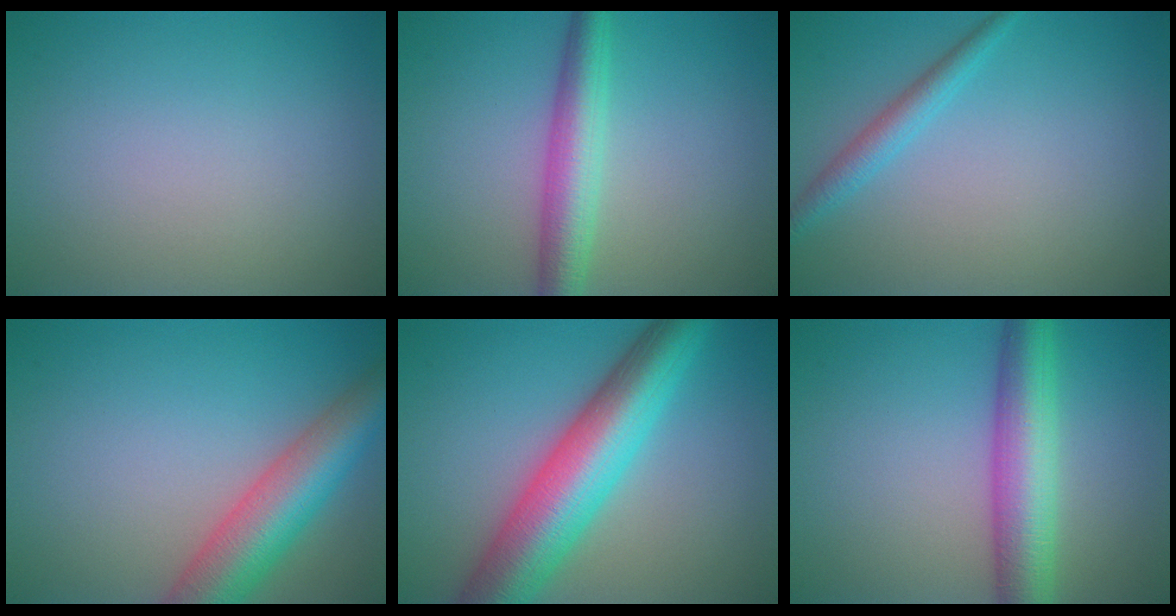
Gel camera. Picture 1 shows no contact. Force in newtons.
{"total": 4.6, "press": 4.5, "slide": 0.1}
{"total": 2.1, "press": 2.1, "slide": 0.1}
{"total": 7.5, "press": 7.5, "slide": 0.4}
{"total": 10.1, "press": 10.1, "slide": 0.3}
{"total": 6.6, "press": 6.6, "slide": 0.1}